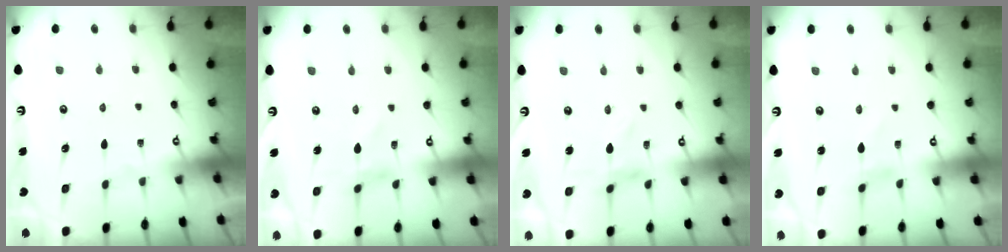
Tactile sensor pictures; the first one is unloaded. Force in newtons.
{"total": 0.7, "press": 0.7, "slide": 0.1}
{"total": 0.0}
{"total": 1.3, "press": 1.3, "slide": 0.1}